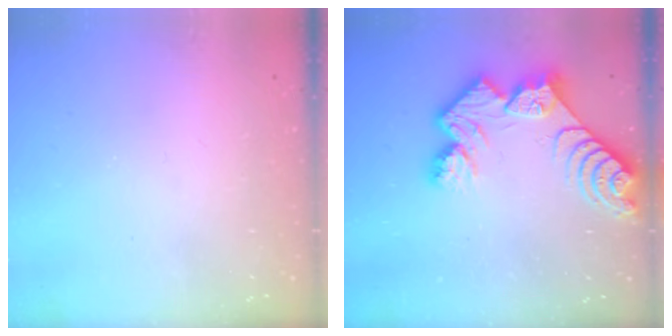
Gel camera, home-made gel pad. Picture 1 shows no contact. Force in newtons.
{"total": 11.0, "press": 10.9, "slide": 1.1}